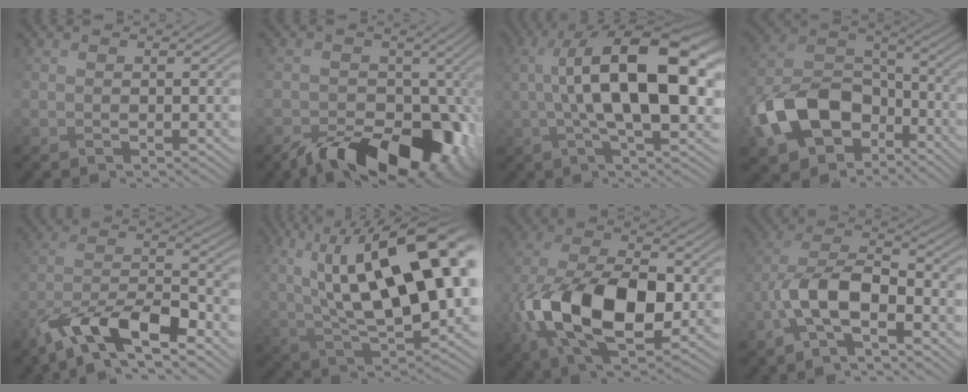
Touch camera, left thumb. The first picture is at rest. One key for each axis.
{"total": 12.7, "fx": -6.3, "fy": 7.4, "fz": 8.1, "tx": -0.087, "ty": -0.028, "tz": -0.109}
{"total": 15.3, "fx": 1.3, "fy": 6.1, "fz": 14.0, "tx": -0.236, "ty": 0.015, "tz": 0.019}
{"total": 14.2, "fx": -6.0, "fy": 9.5, "fz": 8.7, "tx": -0.192, "ty": -0.023, "tz": -0.124}
{"total": 11.3, "fx": -7.4, "fy": 3.5, "fz": 7.9, "tx": -0.144, "ty": 0.002, "tz": -0.147}
{"total": 21.4, "fx": 6.0, "fy": 9.5, "fz": 18.2, "tx": -0.301, "ty": 0.031, "tz": 0.094}
{"total": 15.1, "fx": -3.2, "fy": 8.5, "fz": 12.1, "tx": -0.261, "ty": -0.026, "tz": -0.057}
{"total": 8.3, "fx": -3.4, "fy": 3.1, "fz": 6.9, "tx": -0.136, "ty": 0.013, "tz": -0.080}